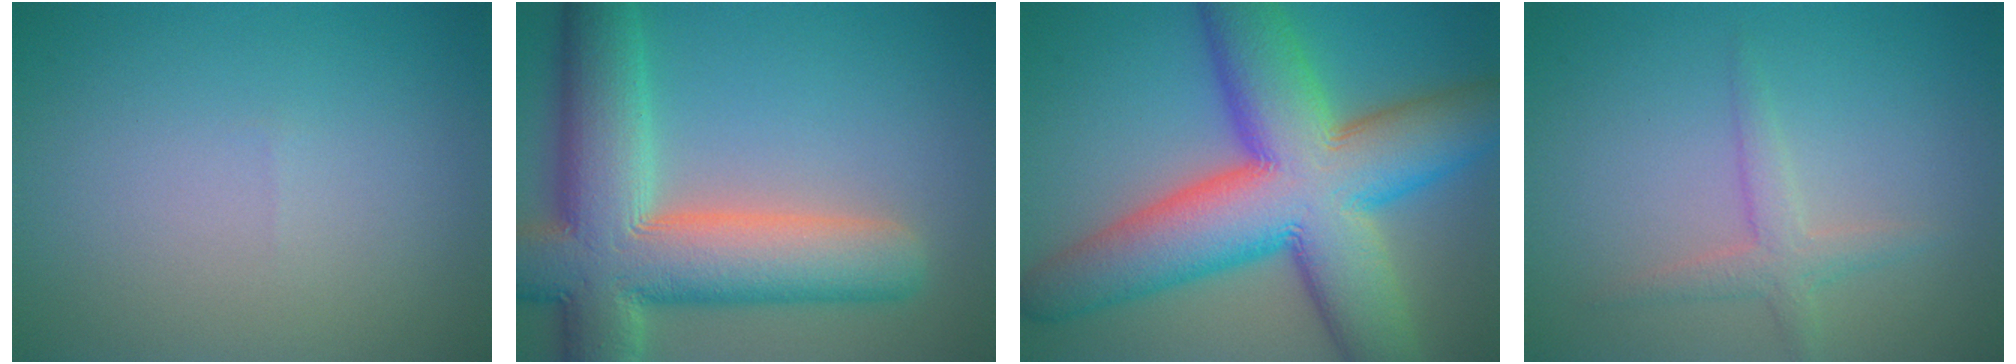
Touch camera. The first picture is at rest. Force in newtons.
{"total": 12.6, "press": 12.6, "slide": 1.2}
{"total": 15.9, "press": 15.8, "slide": 0.4}
{"total": 2.2, "press": 2.2, "slide": 0.1}